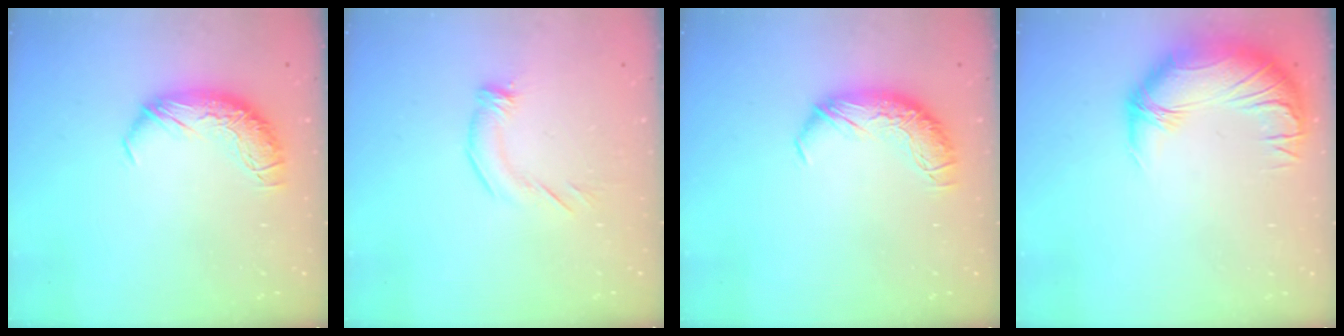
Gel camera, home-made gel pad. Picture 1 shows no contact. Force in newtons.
{"total": 2.4, "press": 2.3, "slide": 0.9}
{"total": 0.0}
{"total": 2.8, "press": 0.1, "slide": 2.8}